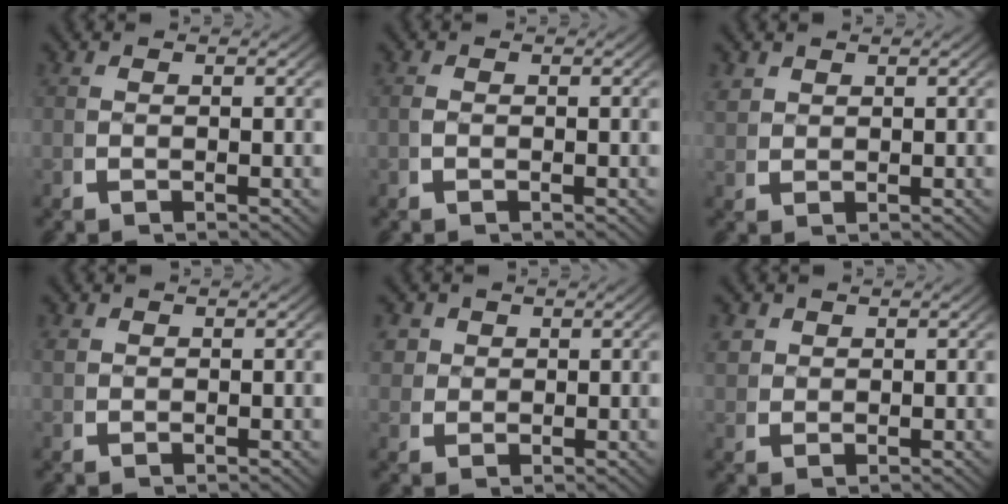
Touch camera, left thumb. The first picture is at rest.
{"total": 0.0}
{"total": 1.7, "force": [1.4, 0.8, 0.4], "torque": [-0.009, 0.002, 0.036]}
{"total": 1.0, "force": [0.7, 0.6, 0.3], "torque": [-0.007, -0.002, 0.019]}
{"total": 3.4, "force": [1.6, 2.7, 1.2], "torque": [-0.032, -0.005, 0.035]}
{"total": 2.5, "force": [1.4, 1.8, 0.9], "torque": [-0.023, -0.004, 0.034]}